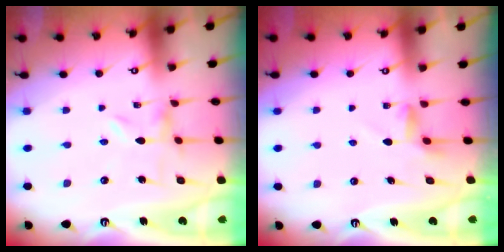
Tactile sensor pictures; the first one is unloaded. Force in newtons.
{"total": 2.5, "press": 2.4, "slide": 0.3}